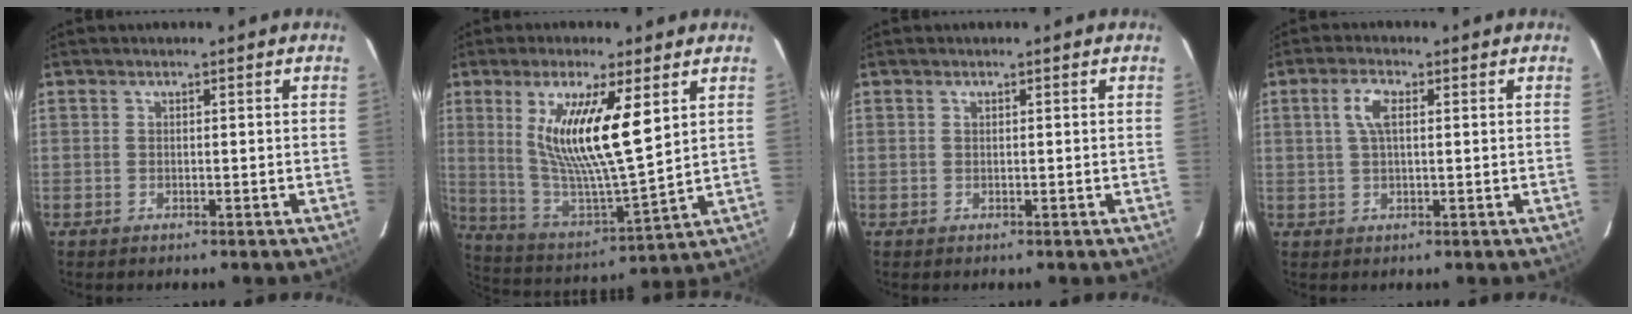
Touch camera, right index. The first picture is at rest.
{"total": 16.8, "force": [6.0, 3.1, 15.3], "torque": [-0.281, -0.013, 0.121]}
{"total": 0.0}
{"total": 3.9, "force": [1.0, 1.5, 3.5], "torque": [-0.070, 0.008, 0.020]}